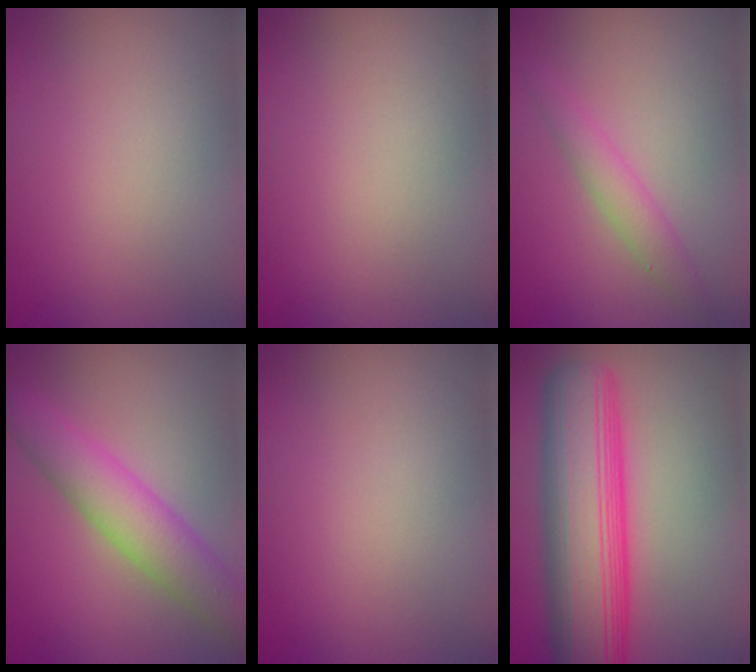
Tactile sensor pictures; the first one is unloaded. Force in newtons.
{"total": 0.0}
{"total": 2.2, "press": 2.2, "slide": 0.0}
{"total": 5.3, "press": 5.3, "slide": 0.3}
{"total": 0.0}
{"total": 12.1, "press": 12.1, "slide": 0.5}